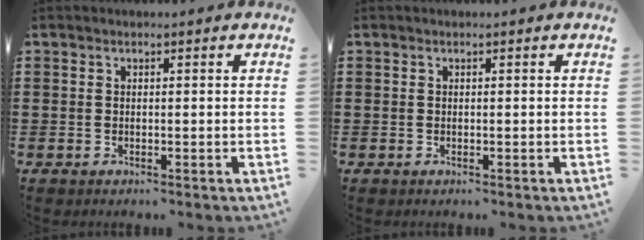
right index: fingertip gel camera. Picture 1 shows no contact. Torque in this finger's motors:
{"motor_torque": [0.97, 1.17, 0.00, 0.00]}